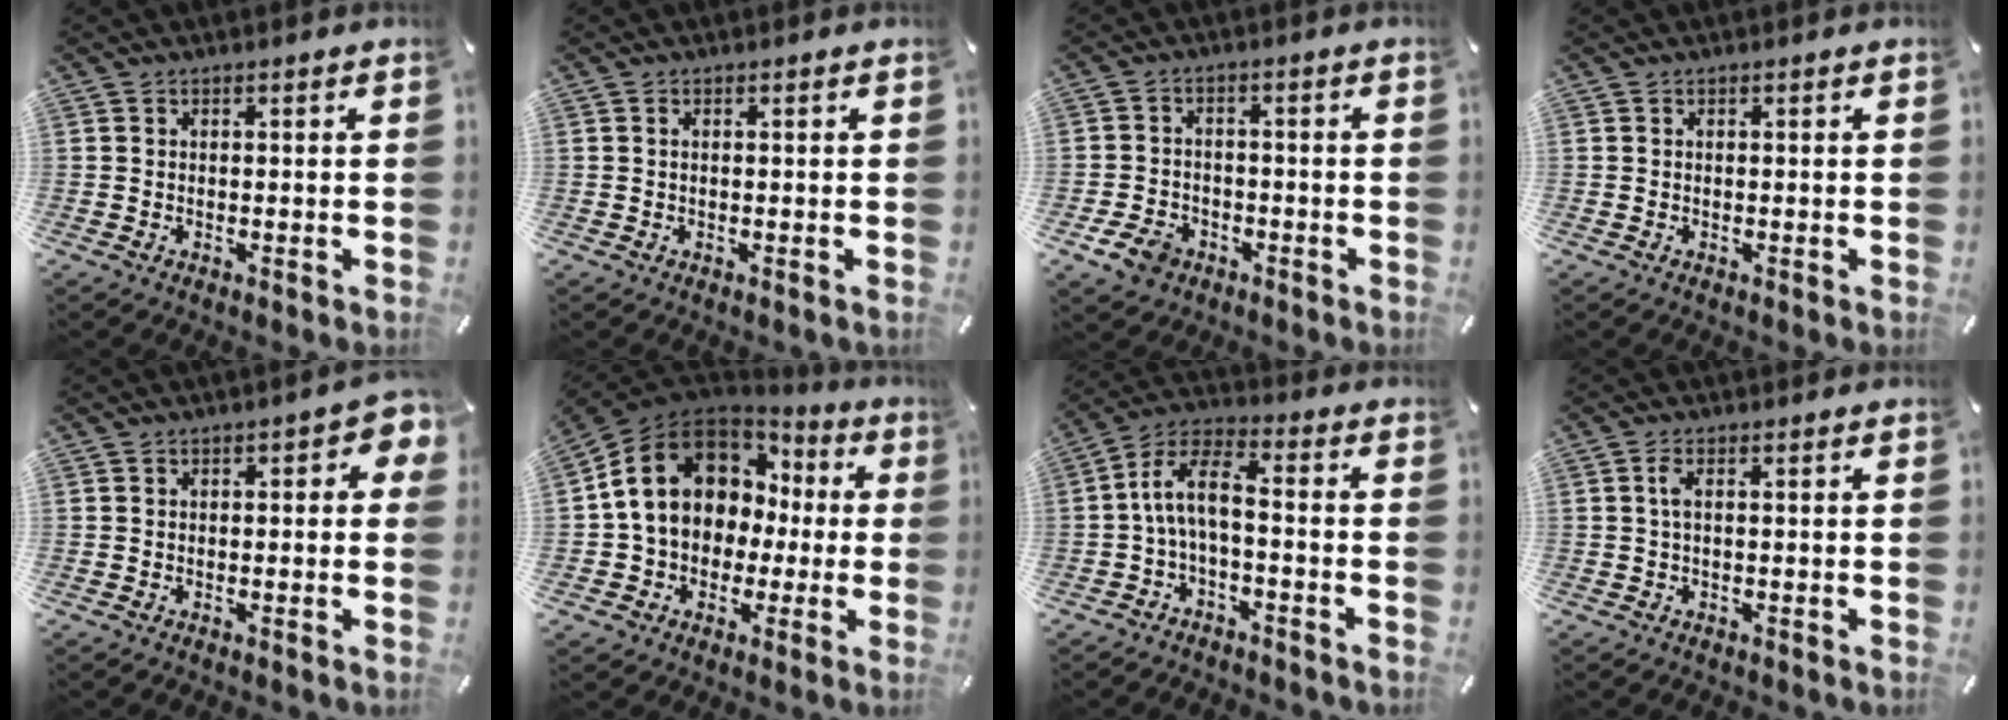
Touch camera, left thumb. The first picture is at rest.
{"total": 0.6, "force": [0.1, 0.2, 0.5], "torque": [-0.011, 0.001, 0.000]}
{"total": 5.7, "force": [-3.1, 4.2, 2.4], "torque": [-0.054, 0.014, -0.057]}
{"total": 0.0}
{"total": 3.6, "force": [0.5, 1.9, 3.1], "torque": [-0.036, 0.001, 0.003]}
{"total": 14.3, "force": [2.6, 12.0, 7.5], "torque": [-0.160, -0.009, 0.051]}
{"total": 8.7, "force": [-1.4, 3.7, 7.8], "torque": [-0.164, 0.004, -0.028]}
{"total": 1.9, "force": [0.2, 0.4, 1.9], "torque": [-0.038, 0.000, 0.002]}